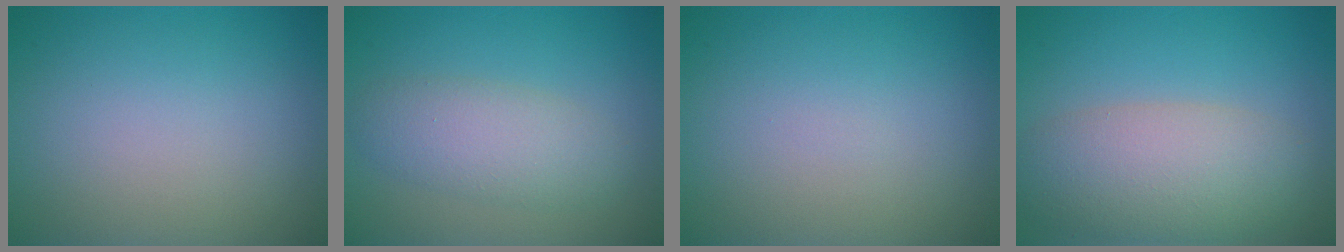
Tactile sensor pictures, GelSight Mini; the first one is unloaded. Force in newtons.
{"total": 3.9, "press": 3.9, "slide": 0.1}
{"total": 0.0}
{"total": 6.6, "press": 6.6, "slide": 0.4}